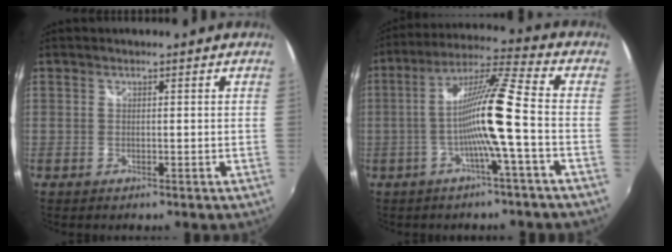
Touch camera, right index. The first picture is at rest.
{"total": 12.2, "force": [-3.1, -1.2, 11.7], "torque": [-0.216, 0.007, -0.059]}